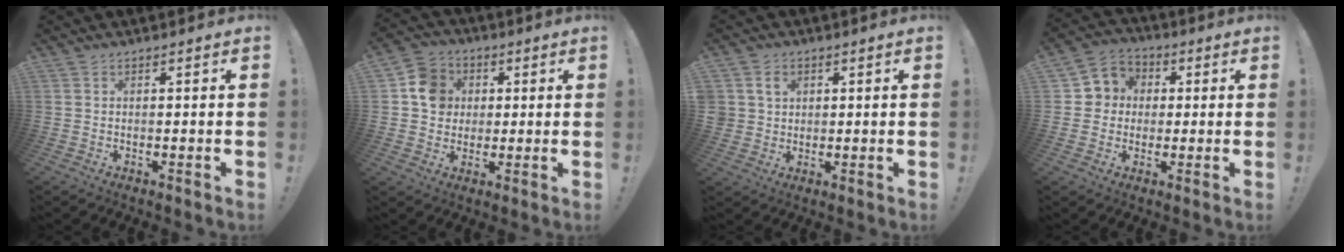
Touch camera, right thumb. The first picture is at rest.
{"total": 10.7, "force": [1.8, 9.8, 4.0], "torque": [-0.042, 0.005, 0.039]}
{"total": 4.9, "force": [1.8, 4.2, 1.7], "torque": [-0.033, 0.002, 0.036]}
{"total": 7.3, "force": [-0.2, 7.2, 1.4], "torque": [-0.018, 0.013, 0.003]}